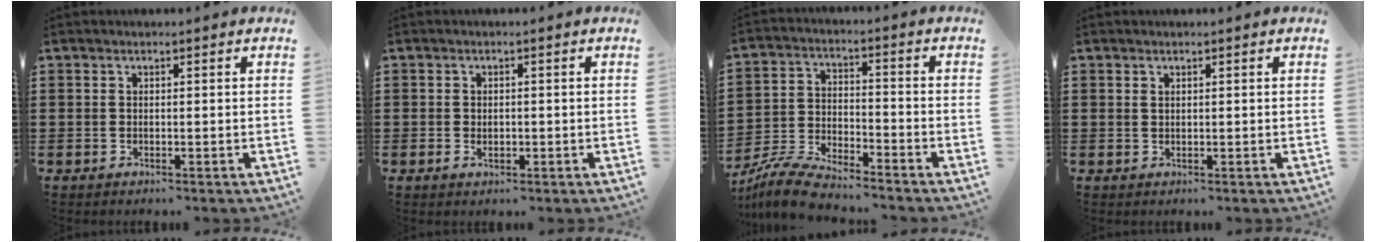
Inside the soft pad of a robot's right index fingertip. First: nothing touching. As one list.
[{"total": 1.2, "force": [-0.2, 0.8, 0.8], "torque": [-0.017, 0.004, -0.004]}, {"total": 7.2, "force": [-6.9, 0.5, 1.9], "torque": [-0.053, 0.002, -0.138]}, {"total": 0.5, "force": [0.3, 0.4, 0.2], "torque": [-0.006, 0.001, 0.007]}]